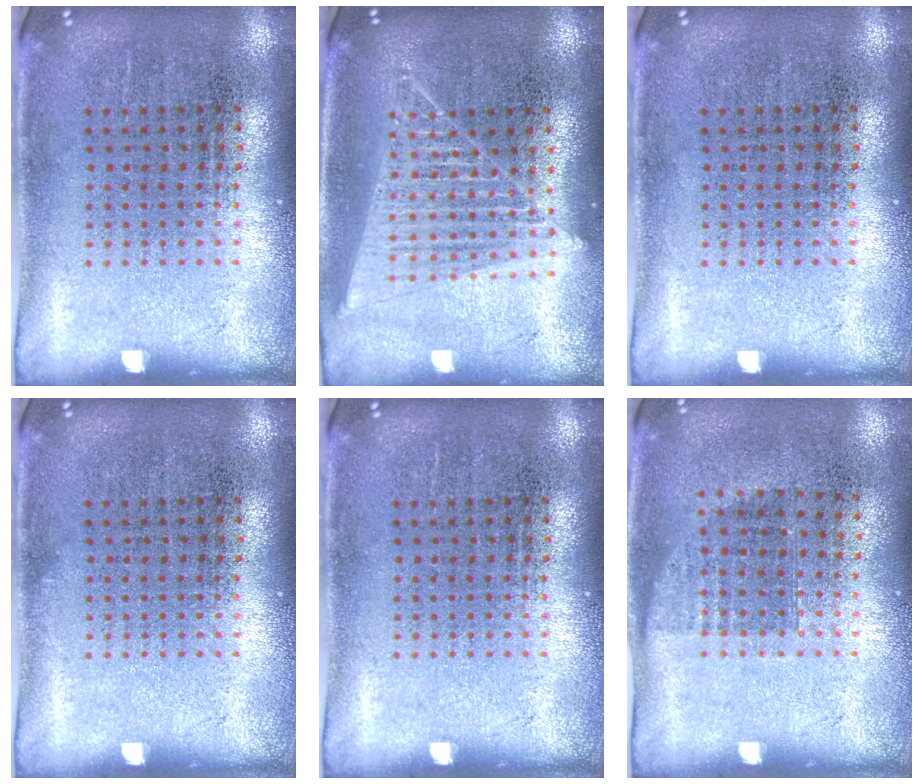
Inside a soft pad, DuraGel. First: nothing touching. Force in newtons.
{"total": 1.7, "press": 1.6, "slide": 0.7}
{"total": 0.0}
{"total": 0.0}
{"total": 0.0}
{"total": 0.8, "press": 0.6, "slide": 0.4}